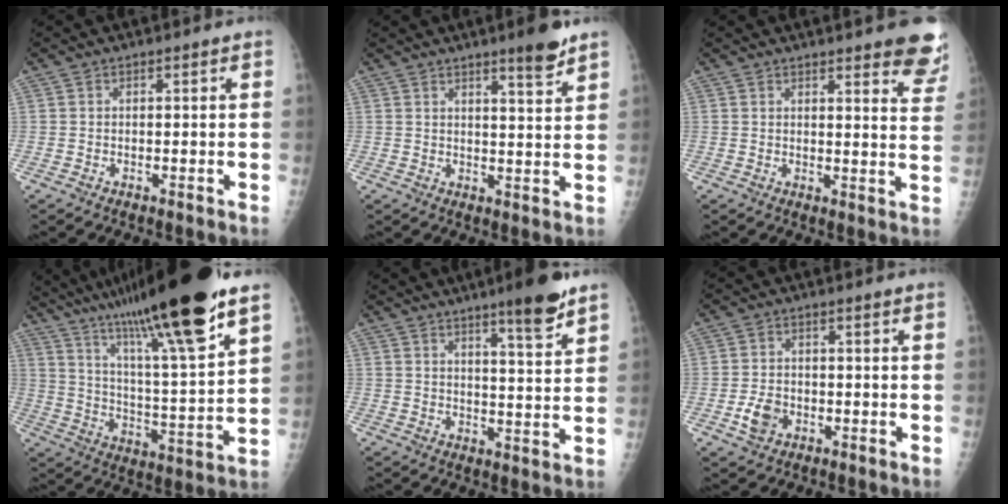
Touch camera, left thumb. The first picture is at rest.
{"total": 5.5, "force": [4.0, 0.3, 3.7], "torque": [-0.044, -0.030, 0.055]}
{"total": 11.9, "force": [9.3, 2.4, 7.1], "torque": [-0.051, -0.045, 0.092]}
{"total": 24.3, "force": [16.5, 2.0, 17.7], "torque": [-0.283, -0.053, 0.280]}
{"total": 8.5, "force": [5.8, 0.7, 6.2], "torque": [-0.081, -0.037, 0.083]}
{"total": 4.3, "force": [-1.7, 3.1, 2.4], "torque": [-0.039, 0.012, -0.029]}